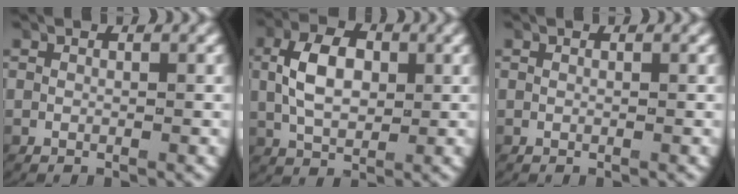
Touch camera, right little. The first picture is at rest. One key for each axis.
{"total": 4.9, "fx": 0.5, "fy": 3.0, "fz": 3.8, "tx": -0.073, "ty": 0.000, "tz": 0.013}
{"total": 0.0}